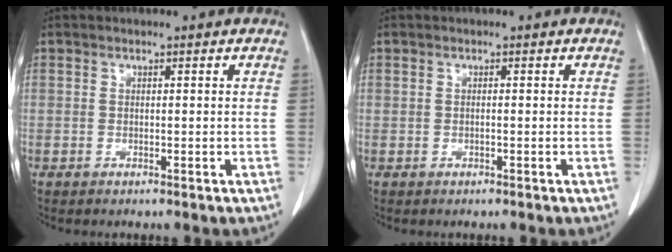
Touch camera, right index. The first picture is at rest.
{"total": 0.0}